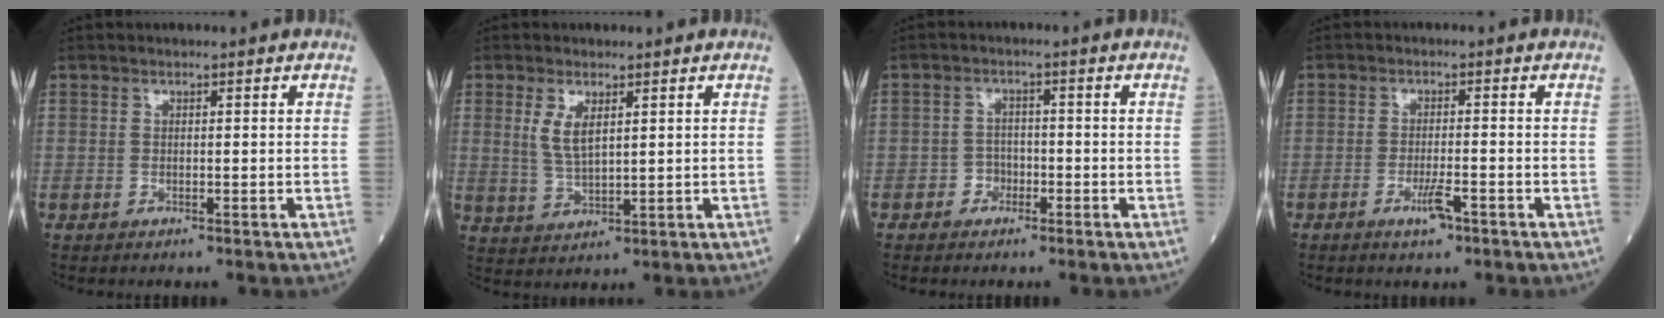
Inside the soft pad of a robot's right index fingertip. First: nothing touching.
{"total": 4.6, "force": [1.8, 1.6, 4.0], "torque": [-0.085, -0.004, 0.042]}
{"total": 2.4, "force": [-1.2, 2.0, 0.6], "torque": [-0.004, 0.011, -0.025]}
{"total": 3.1, "force": [-1.7, 0.6, 2.6], "torque": [-0.048, -0.001, -0.027]}